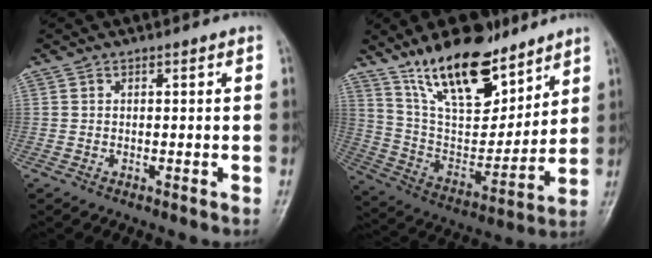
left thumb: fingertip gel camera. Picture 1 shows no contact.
{"total": 20.4, "force": [14.1, 8.6, 12.0], "torque": [-0.152, -0.078, 0.256]}